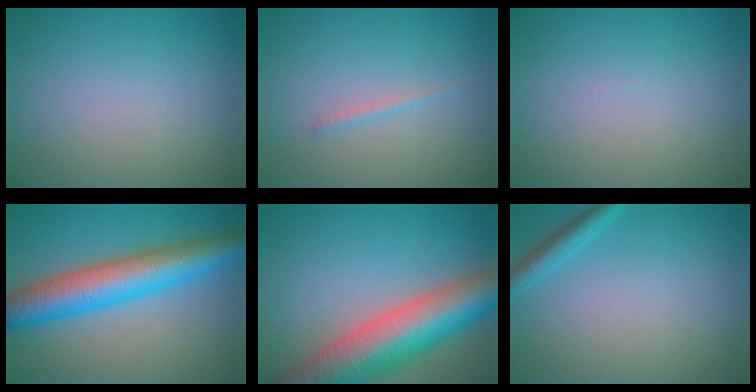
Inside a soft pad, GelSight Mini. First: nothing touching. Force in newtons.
{"total": 0.7, "press": 0.7, "slide": 0.0}
{"total": 0.0}
{"total": 8.7, "press": 8.7, "slide": 0.1}
{"total": 12.0, "press": 12.0, "slide": 0.6}
{"total": 2.0, "press": 2.0, "slide": 0.2}